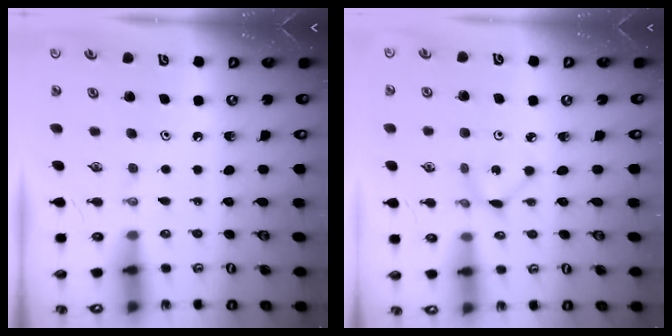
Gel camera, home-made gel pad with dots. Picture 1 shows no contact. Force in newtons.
{"total": 2.0, "press": 2.0, "slide": 0.2}